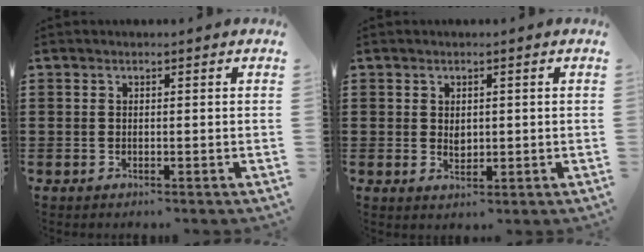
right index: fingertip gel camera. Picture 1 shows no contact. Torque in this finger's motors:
{"motor_torque": [1.07, 1.07, 0.18, 0.01]}